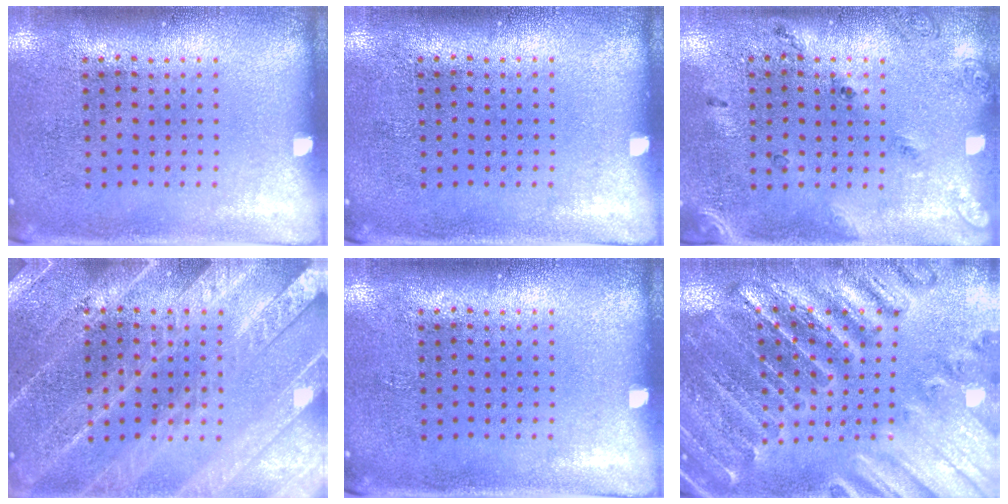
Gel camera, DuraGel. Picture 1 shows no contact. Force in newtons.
{"total": 0.0}
{"total": 1.7, "press": 1.1, "slide": 1.3}
{"total": 3.3, "press": 3.3, "slide": 0.4}
{"total": 0.0}
{"total": 2.8, "press": 2.8, "slide": 0.3}